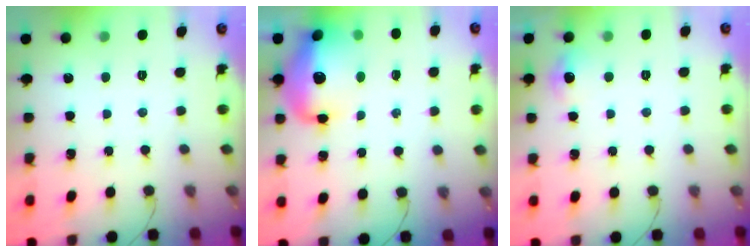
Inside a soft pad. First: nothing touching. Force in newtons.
{"total": 15.7, "press": 15.2, "slide": 4.0}
{"total": 5.4, "press": 5.2, "slide": 1.6}